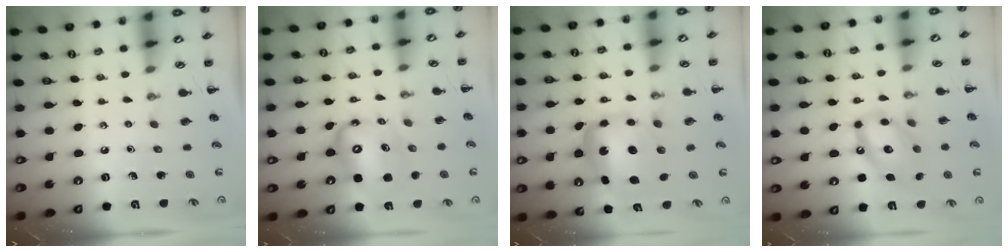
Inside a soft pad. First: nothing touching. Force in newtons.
{"total": 11.7, "press": 11.2, "slide": 3.1}
{"total": 7.0, "press": 6.7, "slide": 2.2}
{"total": 13.8, "press": 13.6, "slide": 2.4}